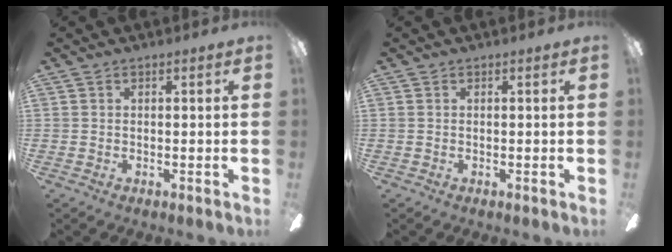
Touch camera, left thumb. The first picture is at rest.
{"total": 0.0}